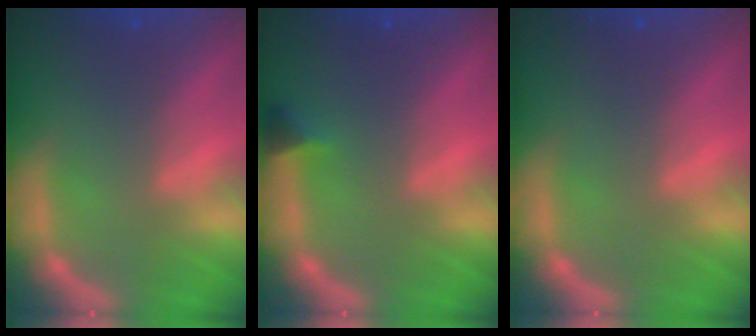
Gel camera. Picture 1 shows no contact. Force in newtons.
{"total": 1.4}
{"total": 0.0}